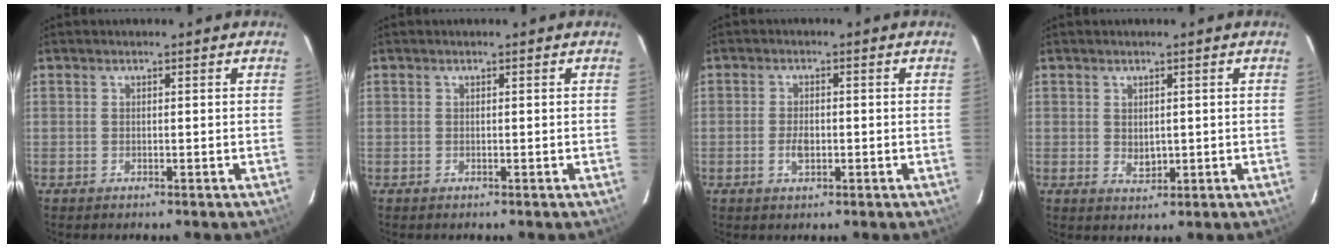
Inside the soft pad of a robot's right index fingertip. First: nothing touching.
{"total": 0.0}
{"total": 3.1, "force": [-0.9, 1.8, 2.4], "torque": [-0.047, 0.001, -0.014]}
{"total": 3.4, "force": [0.5, 2.9, 1.6], "torque": [-0.025, 0.002, 0.018]}